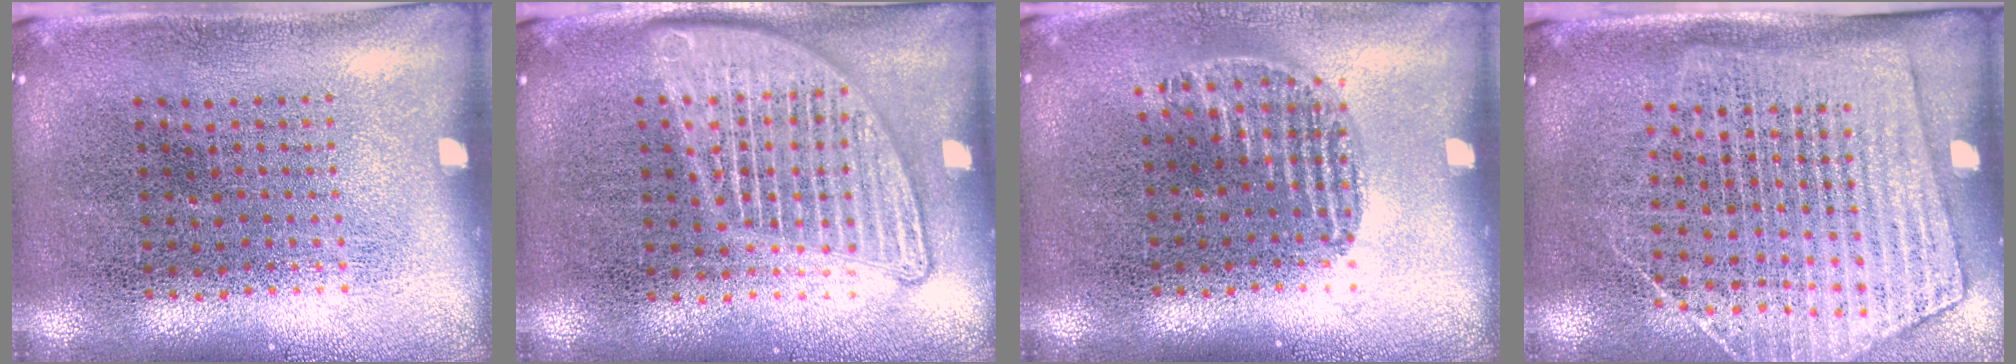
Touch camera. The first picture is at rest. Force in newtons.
{"total": 2.8, "press": 2.8, "slide": 0.3}
{"total": 0.9, "press": 0.8, "slide": 0.5}
{"total": 1.9, "press": 1.6, "slide": 0.9}